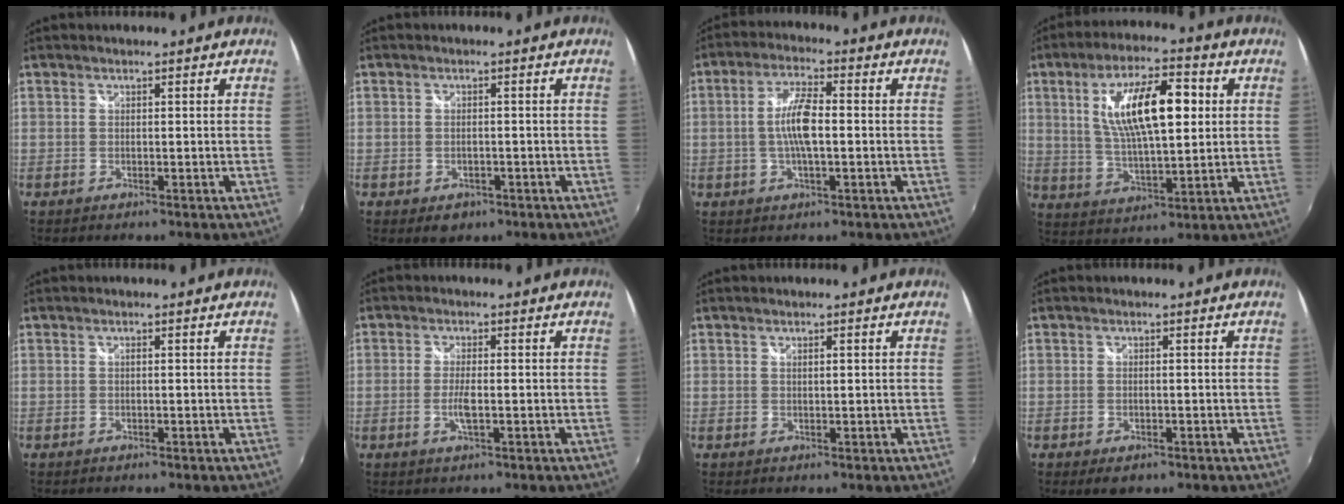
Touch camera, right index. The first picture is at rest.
{"total": 3.1, "force": [-1.3, 2.3, 1.7], "torque": [-0.034, -0.006, -0.014]}
{"total": 7.4, "force": [-0.5, 1.9, 7.1], "torque": [-0.137, 0.004, -0.010]}
{"total": 15.0, "force": [3.4, 5.1, 13.7], "torque": [-0.244, 0.012, 0.063]}
{"total": 0.0}
{"total": 3.4, "force": [-0.9, 0.6, 3.2], "torque": [-0.066, -0.005, -0.017]}
{"total": 0.7, "force": [0.3, 0.1, 0.6], "torque": [-0.009, 0.001, 0.006]}
{"total": 2.5, "force": [-1.2, 1.4, 1.7], "torque": [-0.031, -0.008, -0.016]}